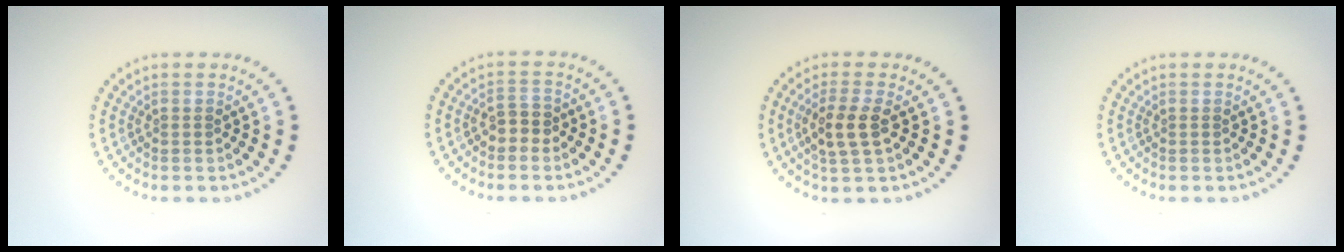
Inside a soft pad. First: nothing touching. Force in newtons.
{"total": 1.8, "press": 1.6, "slide": 0.7}
{"total": 2.9, "press": 2.8, "slide": 0.9}
{"total": 0.0}